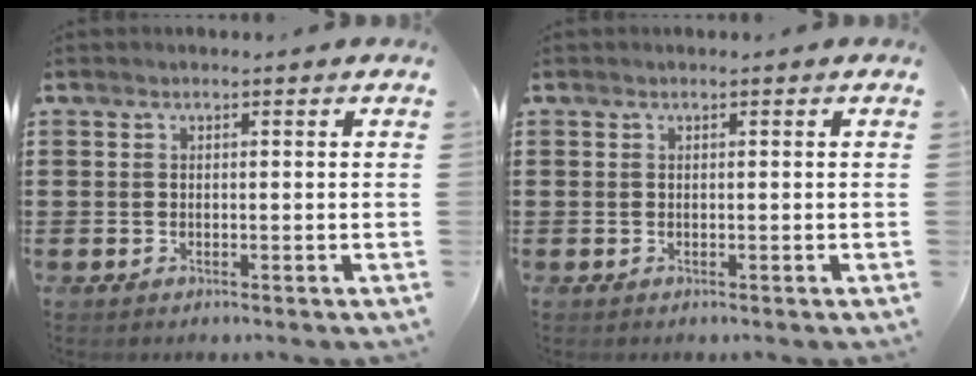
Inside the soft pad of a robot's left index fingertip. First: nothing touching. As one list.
[{"total": 0.0}]